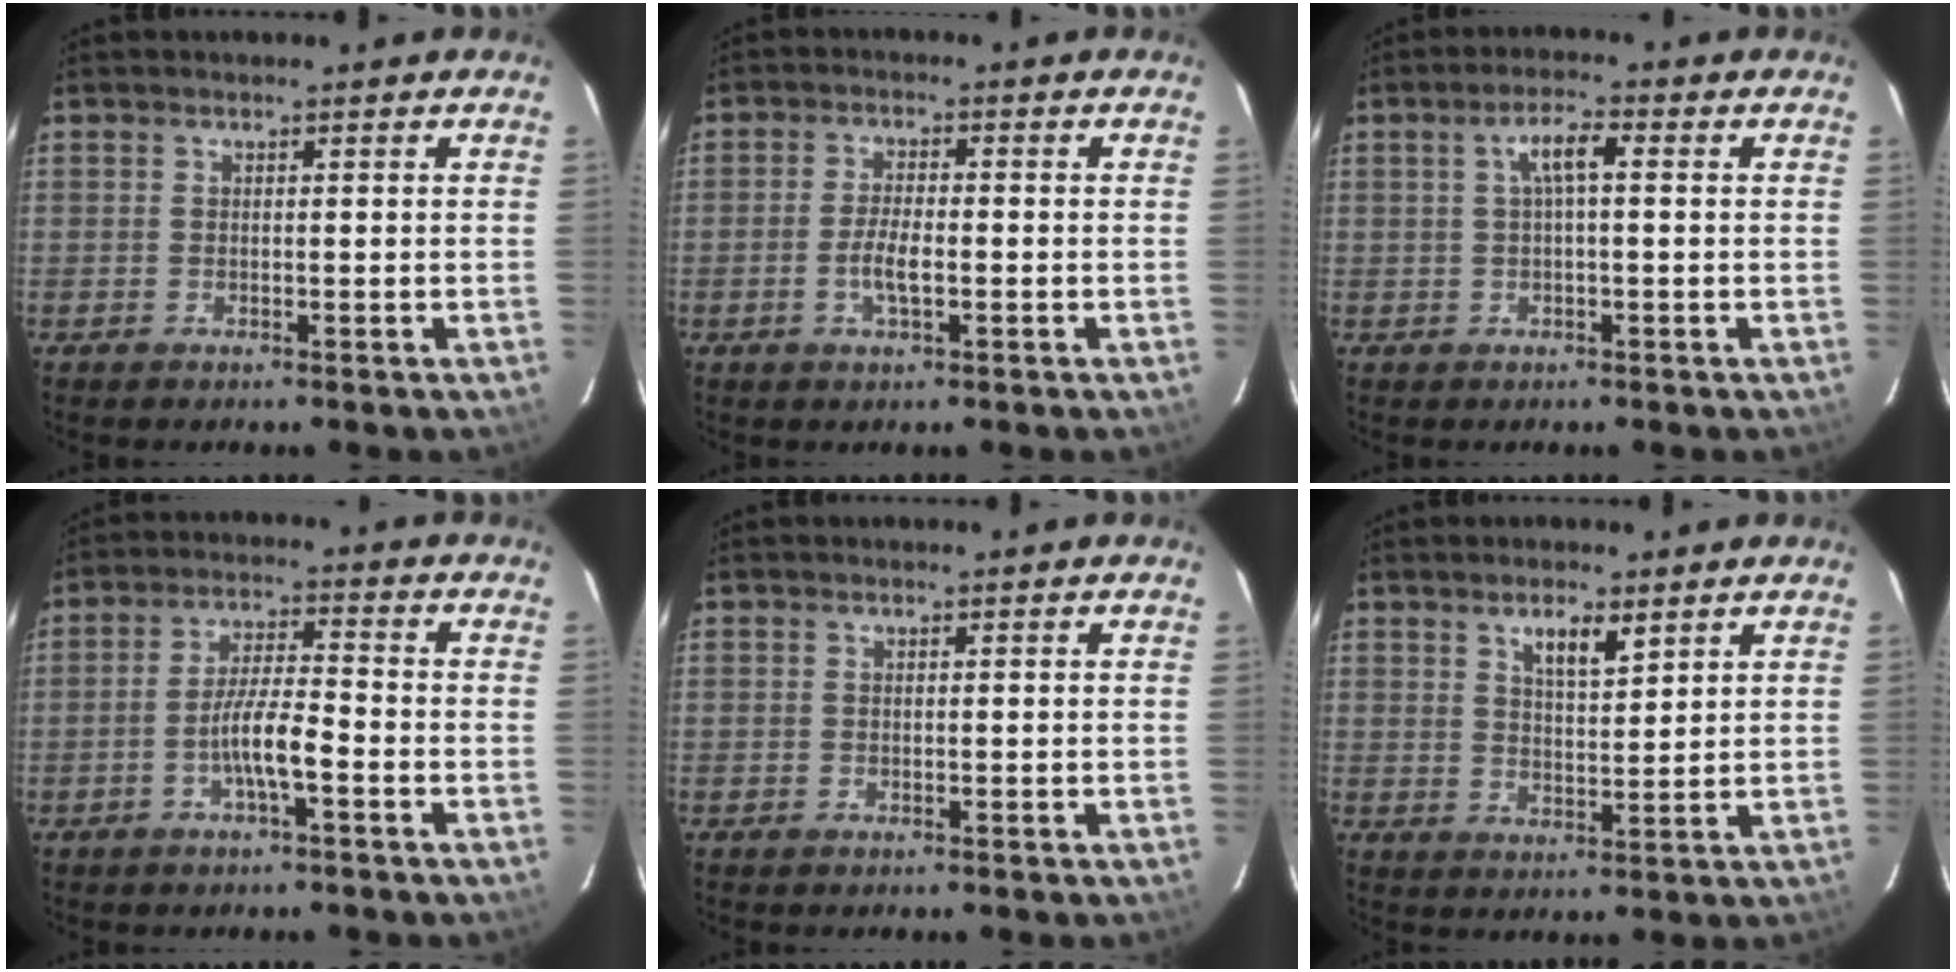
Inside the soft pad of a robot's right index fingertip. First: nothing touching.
{"total": 4.1, "force": [-1.3, 1.3, 3.7], "torque": [-0.075, -0.002, -0.025]}
{"total": 4.0, "force": [0.6, 0.9, 3.9], "torque": [-0.075, 0.012, 0.013]}
{"total": 6.1, "force": [-2.8, 0.7, 5.3], "torque": [-0.104, 0.003, -0.050]}
{"total": 0.0}
{"total": 4.8, "force": [3.0, 1.5, 3.5], "torque": [-0.059, 0.002, 0.054]}